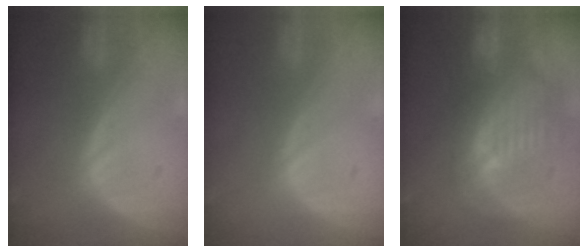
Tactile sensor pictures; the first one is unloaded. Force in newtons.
{"total": 0.0}
{"total": 11.1, "press": 9.7, "slide": 5.5}